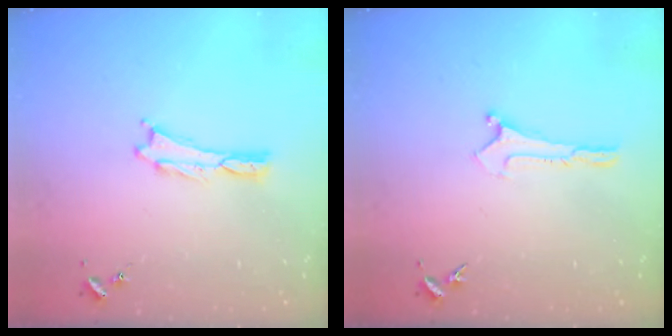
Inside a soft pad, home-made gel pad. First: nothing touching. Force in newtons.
{"total": 0.0}